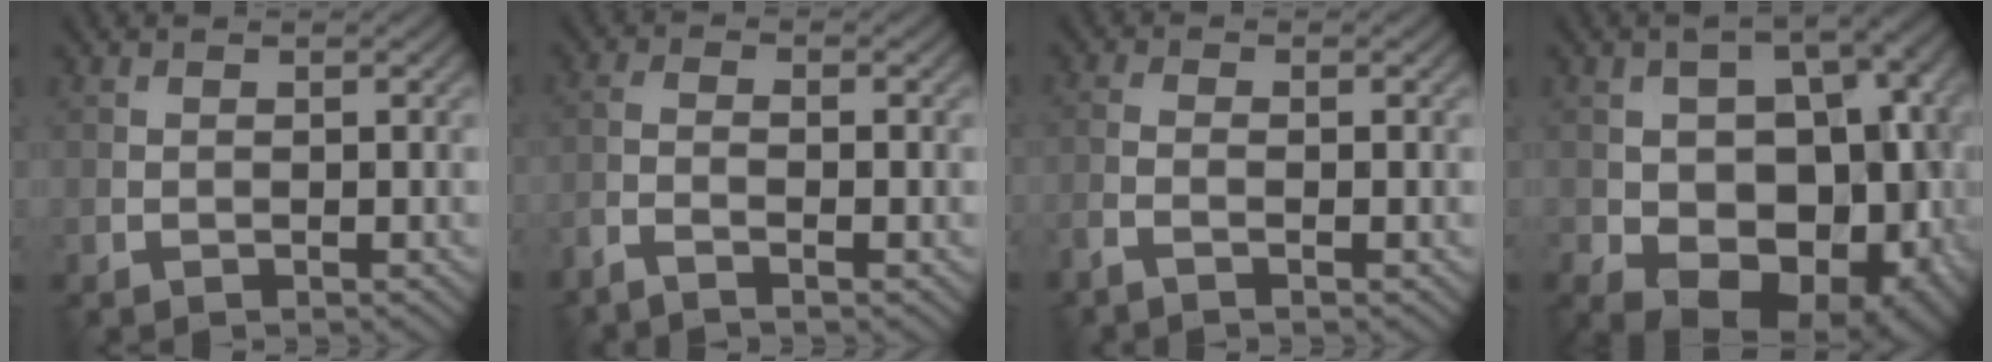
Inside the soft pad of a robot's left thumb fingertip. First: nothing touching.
{"total": 2.8, "force": [-1.8, 0.3, 2.0], "torque": [-0.041, -0.002, -0.050]}
{"total": 2.1, "force": [-1.2, 0.3, 1.6], "torque": [-0.037, 0.000, -0.036]}
{"total": 16.2, "force": [-4.1, 11.1, 11.0], "torque": [-0.135, -0.028, -0.039]}